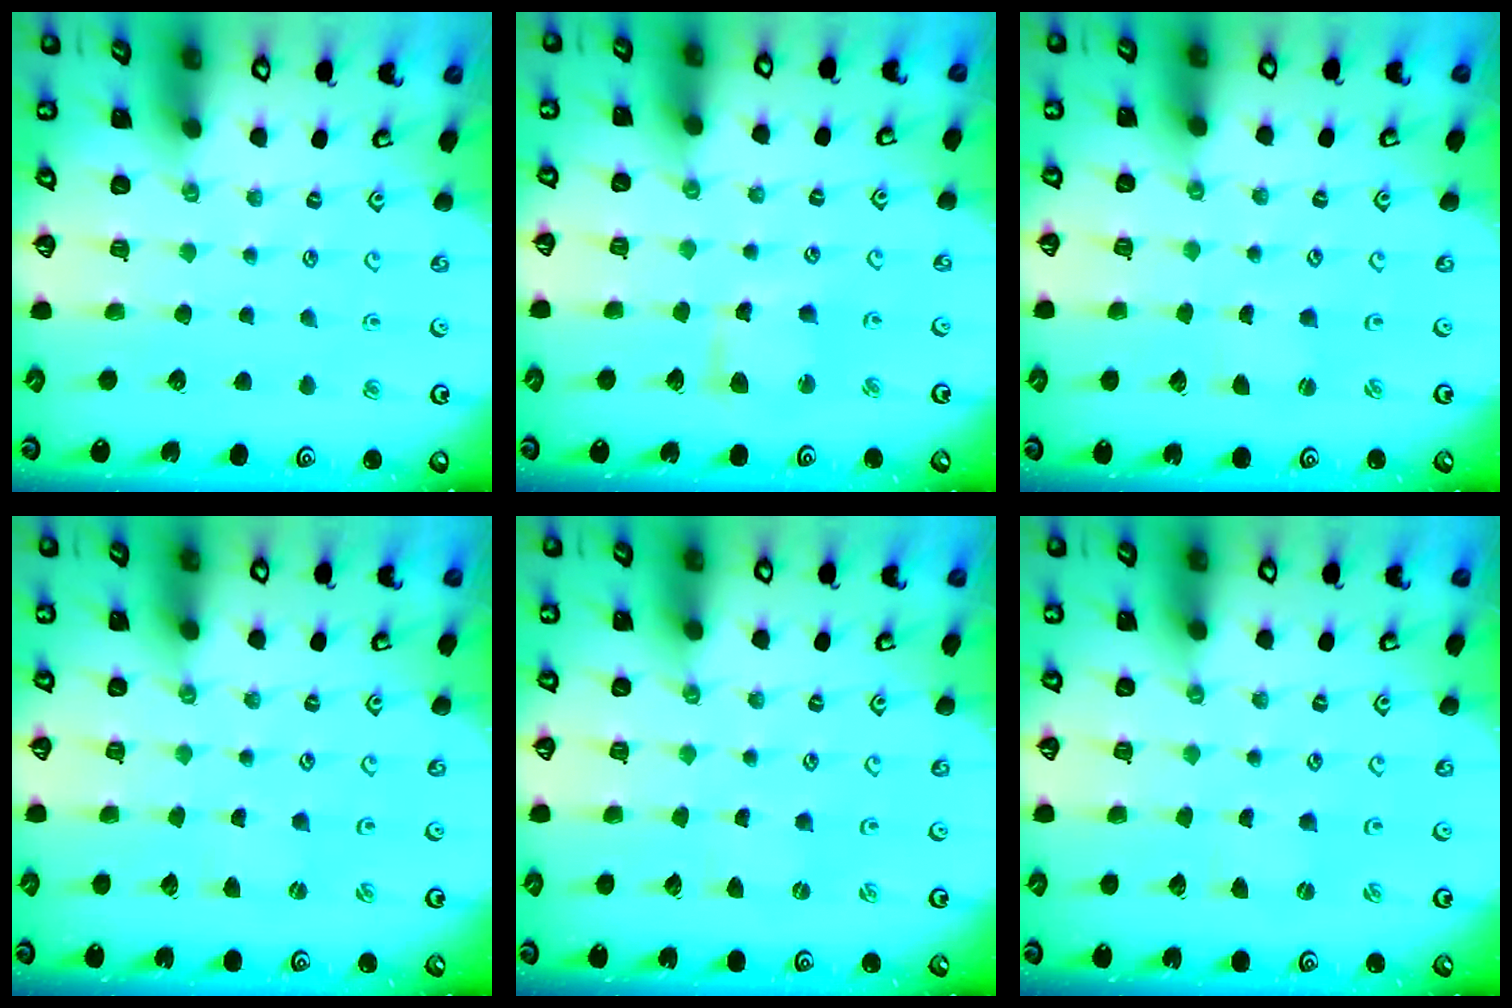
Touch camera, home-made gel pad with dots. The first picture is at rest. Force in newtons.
{"total": 7.9, "press": 7.8, "slide": 1.0}
{"total": 0.7, "press": 0.7, "slide": 0.1}
{"total": 1.3, "press": 1.2, "slide": 0.2}
{"total": 0.0}
{"total": 0.0}